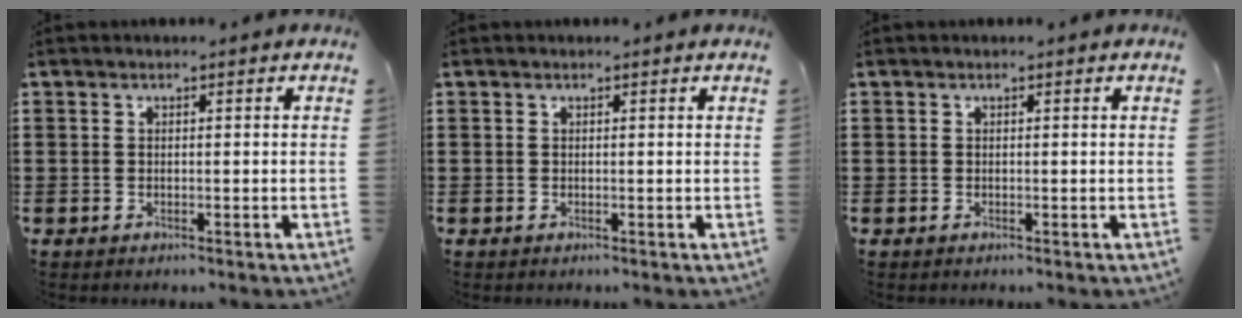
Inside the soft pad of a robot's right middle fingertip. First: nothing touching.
{"total": 0.0}
{"total": 0.0}